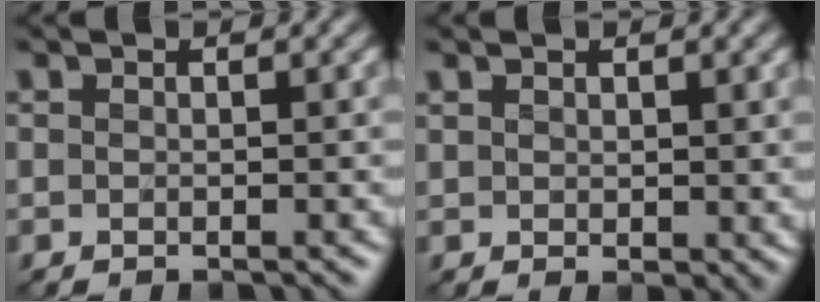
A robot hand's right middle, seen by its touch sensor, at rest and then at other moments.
{"total": 1.7, "force": [1.0, 0.7, 1.2], "torque": [-0.019, -0.002, 0.024]}